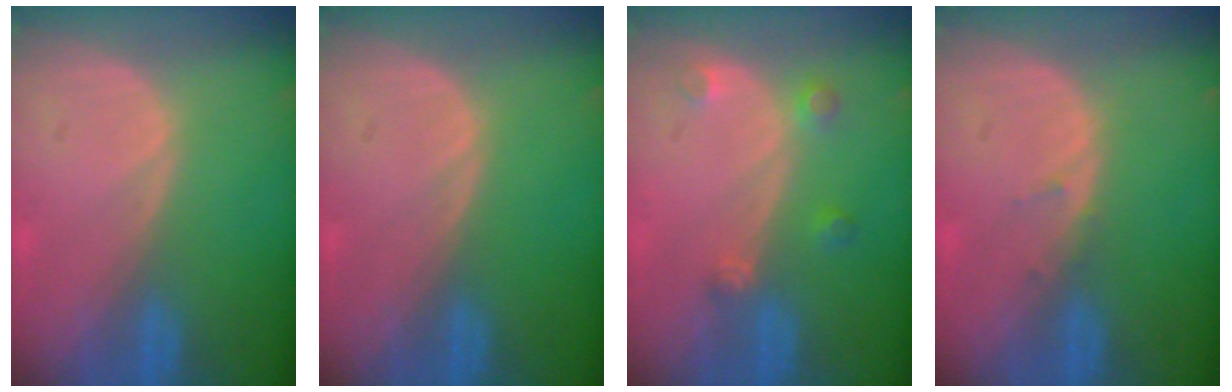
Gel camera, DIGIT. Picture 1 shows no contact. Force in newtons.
{"total": 0.0}
{"total": 2.7, "press": 2.6, "slide": 0.5}
{"total": 0.9, "press": 0.6, "slide": 0.6}